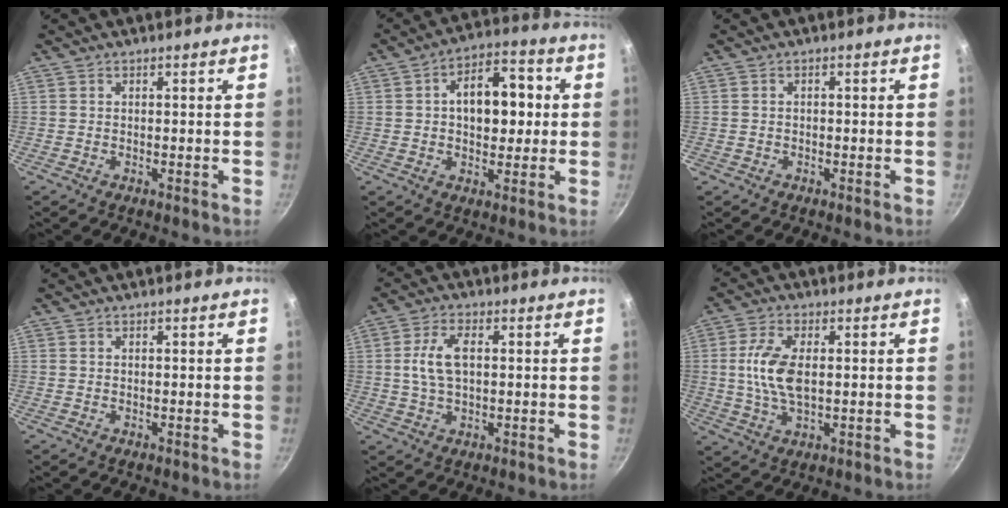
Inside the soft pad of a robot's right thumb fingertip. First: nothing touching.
{"total": 12.3, "force": [1.2, 7.7, 9.5], "torque": [-0.097, 0.020, 0.007]}
{"total": 0.8, "force": [-0.4, 0.7, 0.2], "torque": [-0.005, 0.005, -0.002]}
{"total": 0.0}
{"total": 6.9, "force": [0.8, 3.7, 5.8], "torque": [-0.109, 0.012, 0.014]}
{"total": 9.2, "force": [0.7, 4.7, 7.9], "torque": [-0.158, 0.002, 0.010]}